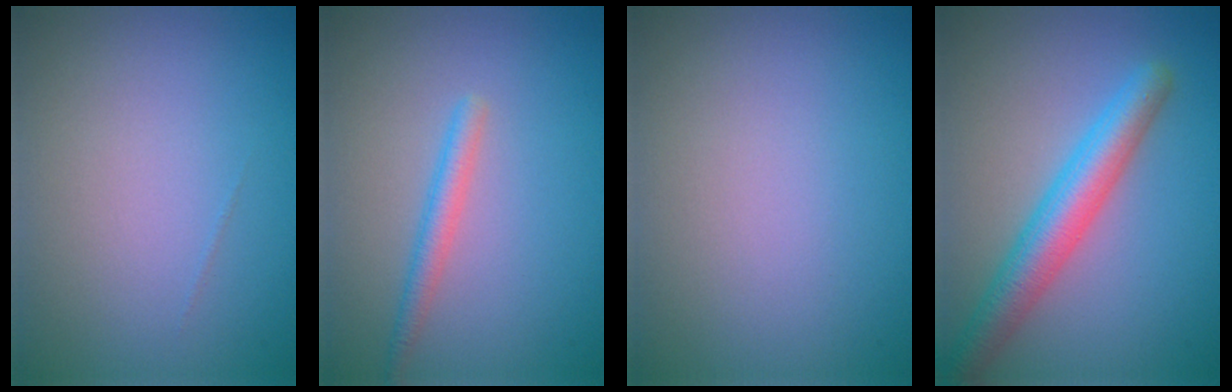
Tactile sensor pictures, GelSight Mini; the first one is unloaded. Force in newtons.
{"total": 1.8, "press": 1.8, "slide": 0.1}
{"total": 0.0}
{"total": 4.9, "press": 4.9, "slide": 0.2}